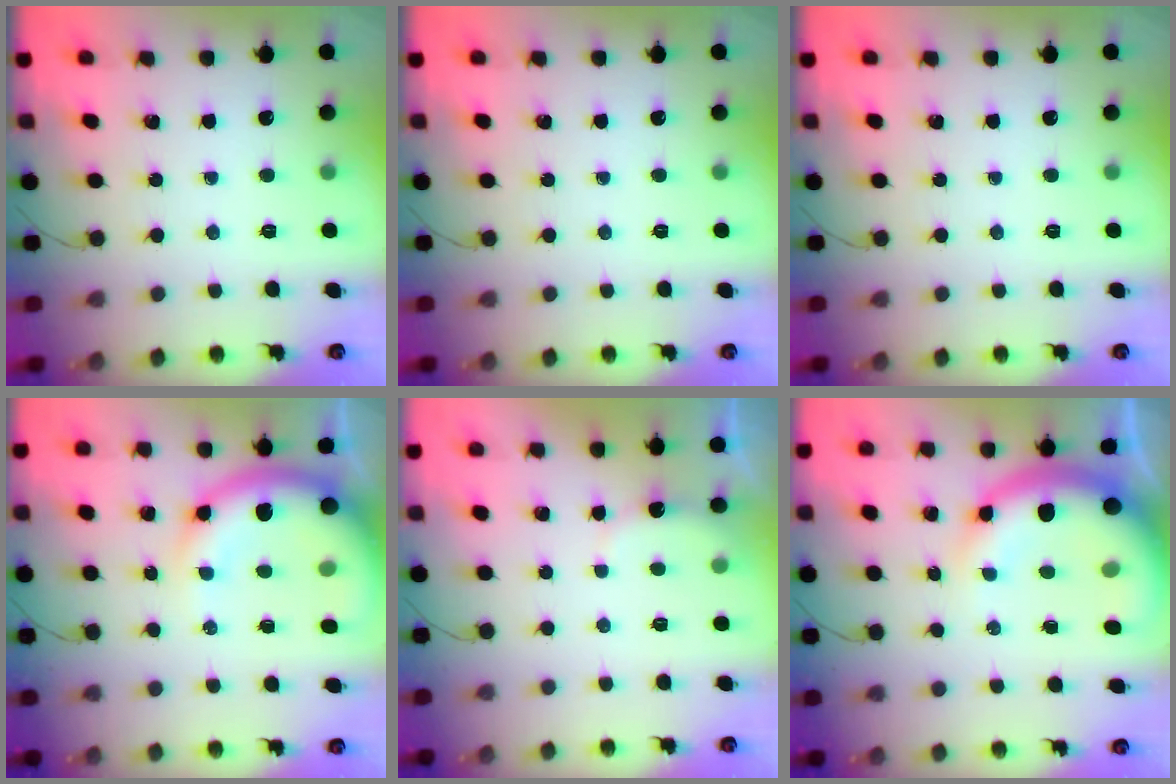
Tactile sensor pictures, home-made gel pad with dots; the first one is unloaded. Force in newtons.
{"total": 0.0}
{"total": 0.0}
{"total": 14.5, "press": 14.3, "slide": 2.8}
{"total": 4.4, "press": 4.3, "slide": 0.5}
{"total": 16.1, "press": 15.7, "slide": 3.4}